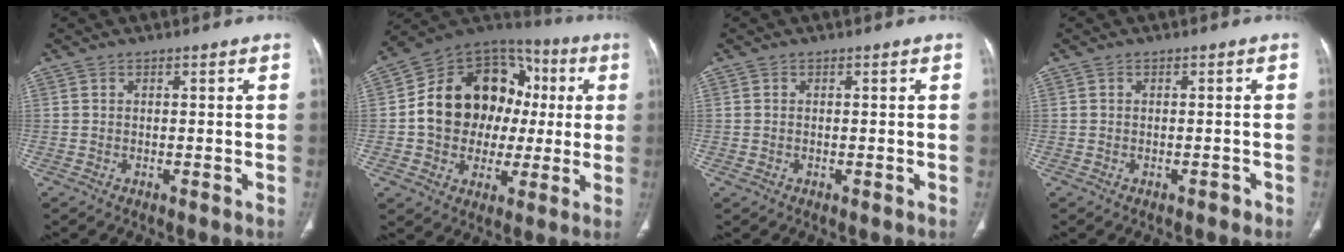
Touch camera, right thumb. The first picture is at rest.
{"total": 21.4, "force": [1.6, 16.7, 13.4], "torque": [-0.172, 0.042, 0.030]}
{"total": 0.5, "force": [-0.1, 0.4, 0.3], "torque": [-0.013, 0.002, 0.000]}
{"total": 0.9, "force": [-0.6, 0.6, 0.4], "torque": [-0.005, 0.003, -0.008]}